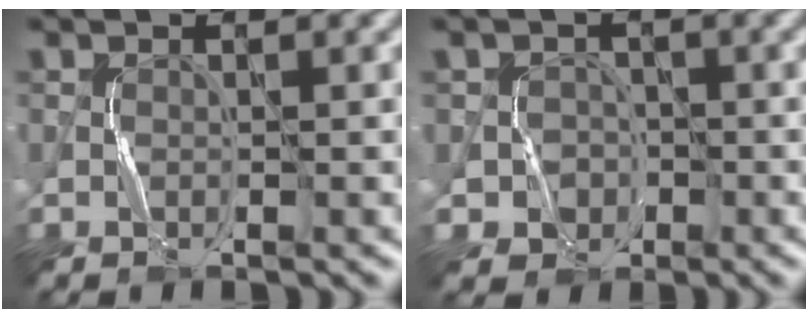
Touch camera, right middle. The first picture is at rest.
{"total": 2.9, "force": [-0.9, 2.7, 0.0], "torque": [0.023, 0.004, -0.024]}